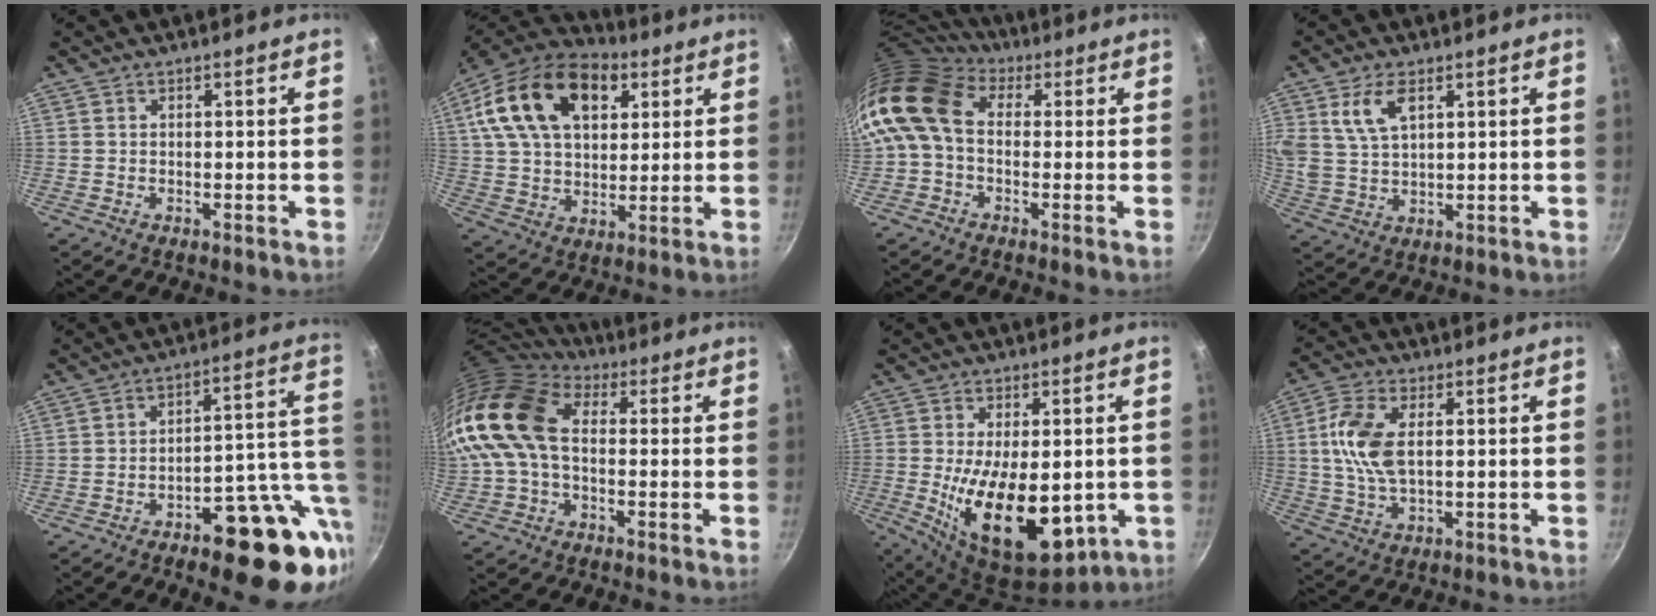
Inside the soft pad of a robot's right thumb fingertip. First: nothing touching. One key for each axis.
{"total": 22.4, "fx": 8.6, "fy": 14.0, "fz": 15.3, "tx": -0.251, "ty": 0.003, "tz": 0.140}
{"total": 11.3, "fx": 0.8, "fy": 8.3, "fz": 7.6, "tx": -0.138, "ty": 0.022, "tz": -0.007}
{"total": 7.6, "fx": 3.3, "fy": 4.0, "fz": 5.5, "tx": -0.103, "ty": -0.011, "tz": 0.070}
{"total": 18.9, "fx": -7.2, "fy": 7.8, "fz": 15.7, "tx": -0.156, "ty": 0.040, "tz": -0.095}
{"total": 13.4, "fx": 0.4, "fy": 9.0, "fz": 9.9, "tx": -0.179, "ty": 0.024, "tz": -0.009}
{"total": 18.7, "fx": -2.7, "fy": 9.9, "fz": 15.6, "tx": -0.242, "ty": -0.020, "tz": -0.022}
{"total": 9.6, "fx": 1.4, "fy": 5.1, "fz": 8.1, "tx": -0.163, "ty": 0.007, "tz": 0.023}